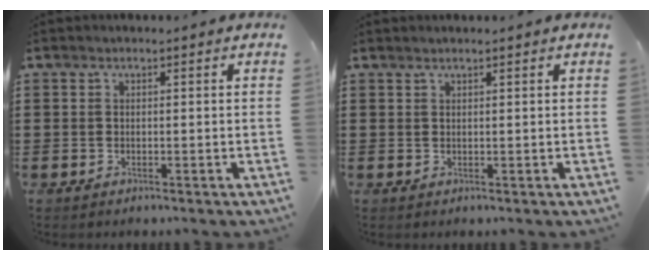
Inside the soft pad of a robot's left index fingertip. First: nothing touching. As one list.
[{"total": 0.5, "force": [0.5, 0.0, 0.2], "torque": [-0.006, -0.001, 0.010]}]